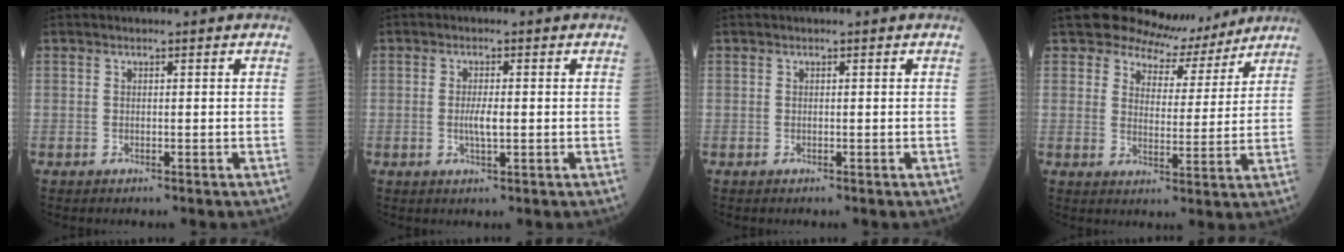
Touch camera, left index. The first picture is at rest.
{"total": 2.5, "force": [-0.2, 0.4, 2.5], "torque": [-0.052, -0.002, -0.003]}
{"total": 0.0}
{"total": 7.7, "force": [7.1, 2.9, 0.0], "torque": [-0.005, -0.001, 0.097]}